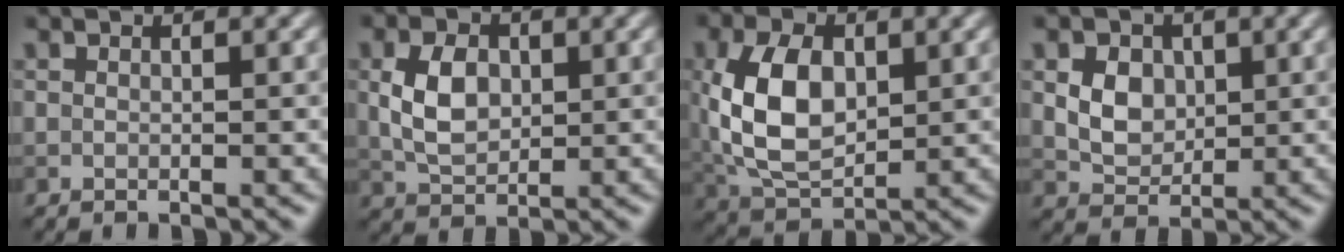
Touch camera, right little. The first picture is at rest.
{"total": 4.1, "force": [0.4, 2.8, 3.0], "torque": [-0.069, 0.001, 0.006]}
{"total": 7.8, "force": [0.9, 4.8, 6.1], "torque": [-0.137, 0.003, 0.016]}
{"total": 3.7, "force": [0.6, 2.8, 2.2], "torque": [-0.042, -0.004, 0.006]}